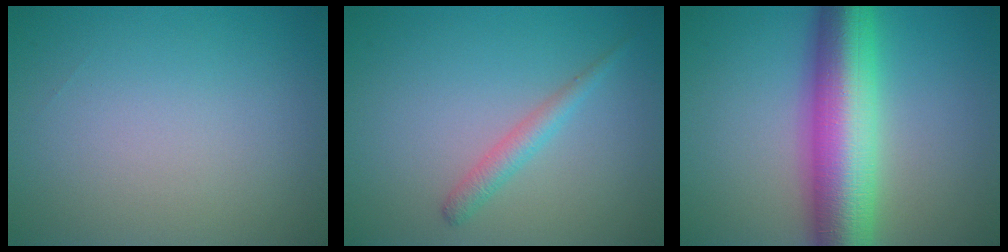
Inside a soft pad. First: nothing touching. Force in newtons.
{"total": 1.8, "press": 1.8, "slide": 0.1}
{"total": 11.0, "press": 11.0, "slide": 0.0}